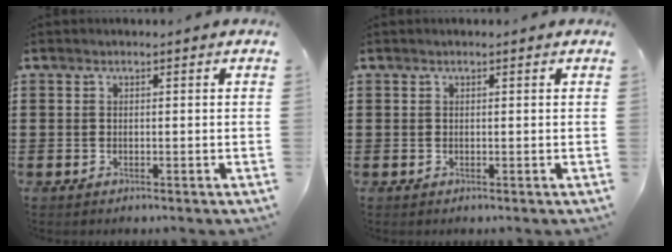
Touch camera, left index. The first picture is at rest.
{"total": 0.0}